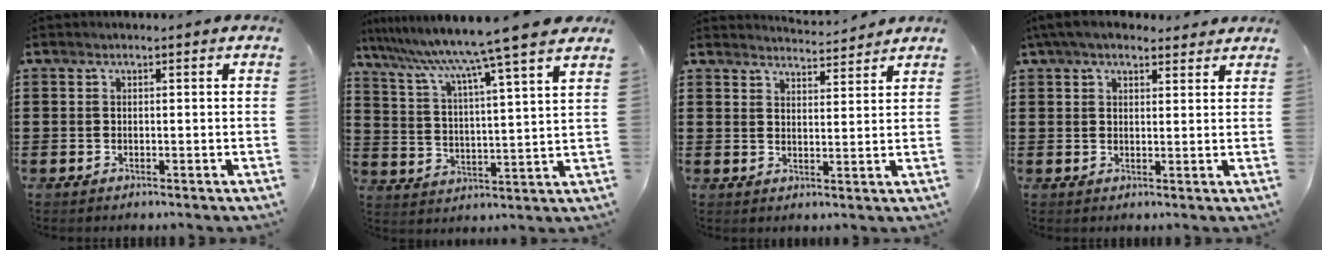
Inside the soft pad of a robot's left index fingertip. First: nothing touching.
{"total": 9.5, "force": [8.0, -1.9, 4.6], "torque": [-0.122, -0.058, 0.125]}
{"total": 3.5, "force": [3.5, 0.0, 0.3], "torque": [-0.008, -0.020, 0.060]}
{"total": 4.7, "force": [3.8, 1.4, 2.4], "torque": [-0.057, -0.001, 0.071]}